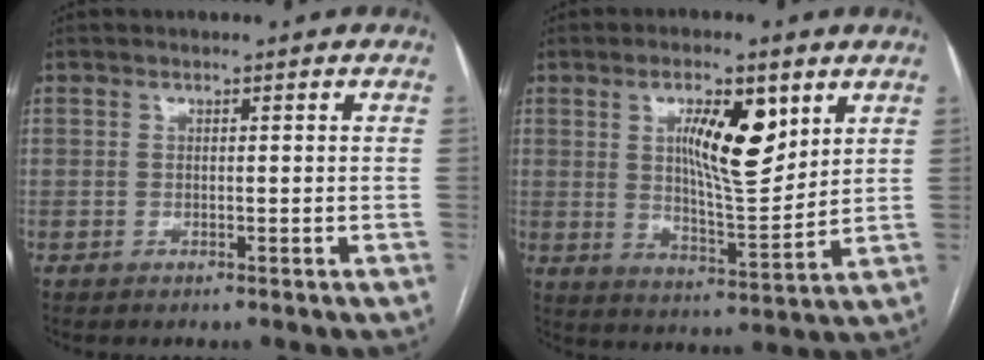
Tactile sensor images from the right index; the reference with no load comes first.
{"total": 10.8, "force": [4.3, 2.8, 9.5], "torque": [-0.160, -0.002, 0.077]}